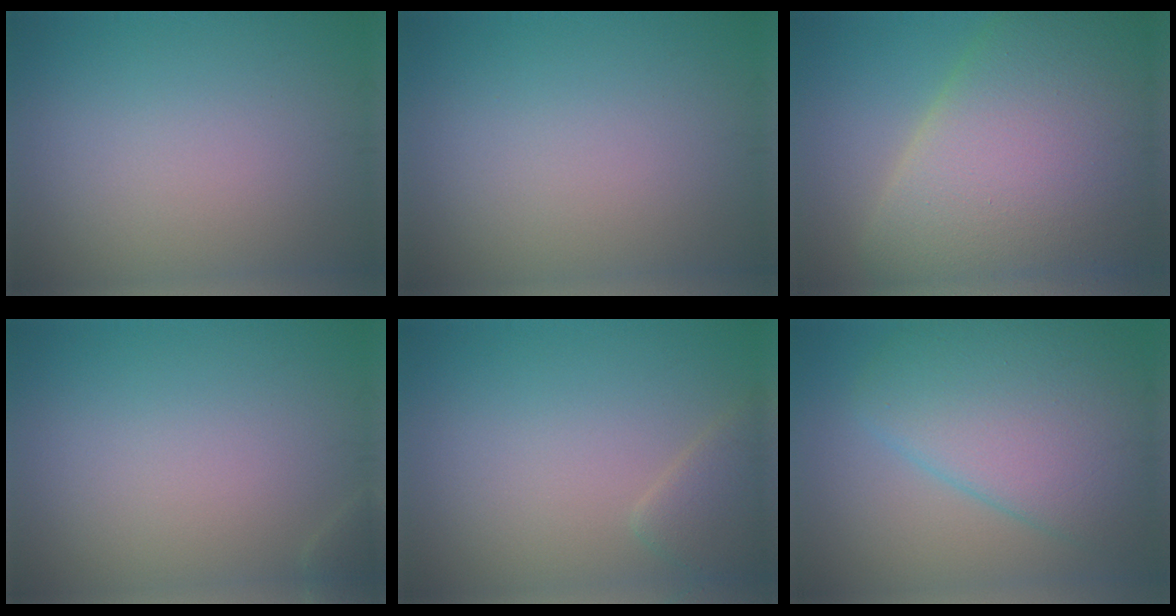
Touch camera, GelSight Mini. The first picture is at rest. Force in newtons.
{"total": 0.0}
{"total": 14.5, "press": 14.4, "slide": 0.8}
{"total": 0.7, "press": 0.7, "slide": 0.0}
{"total": 2.3, "press": 2.3, "slide": 0.2}
{"total": 8.6, "press": 8.6, "slide": 0.3}